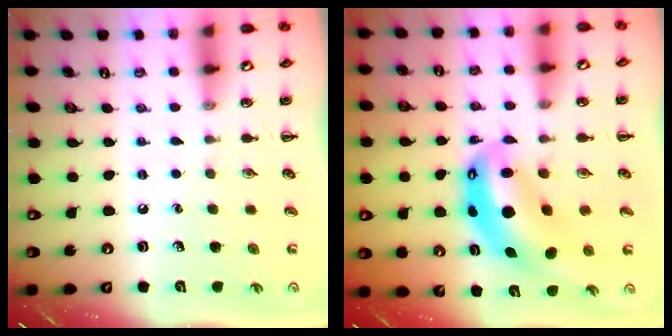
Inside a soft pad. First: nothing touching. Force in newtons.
{"total": 10.9, "press": 10.6, "slide": 2.6}